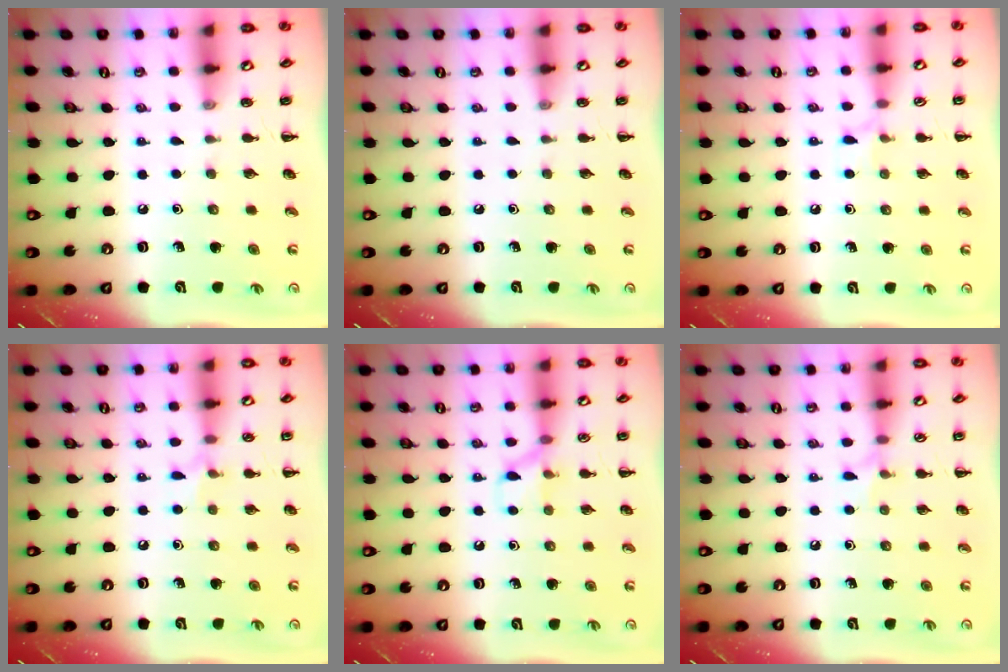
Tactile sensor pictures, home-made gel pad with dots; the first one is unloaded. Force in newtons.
{"total": 0.0}
{"total": 5.2, "press": 4.8, "slide": 1.7}
{"total": 5.4, "press": 5.1, "slide": 1.7}
{"total": 6.7, "press": 6.7, "slide": 0.5}
{"total": 5.2, "press": 4.9, "slide": 1.9}